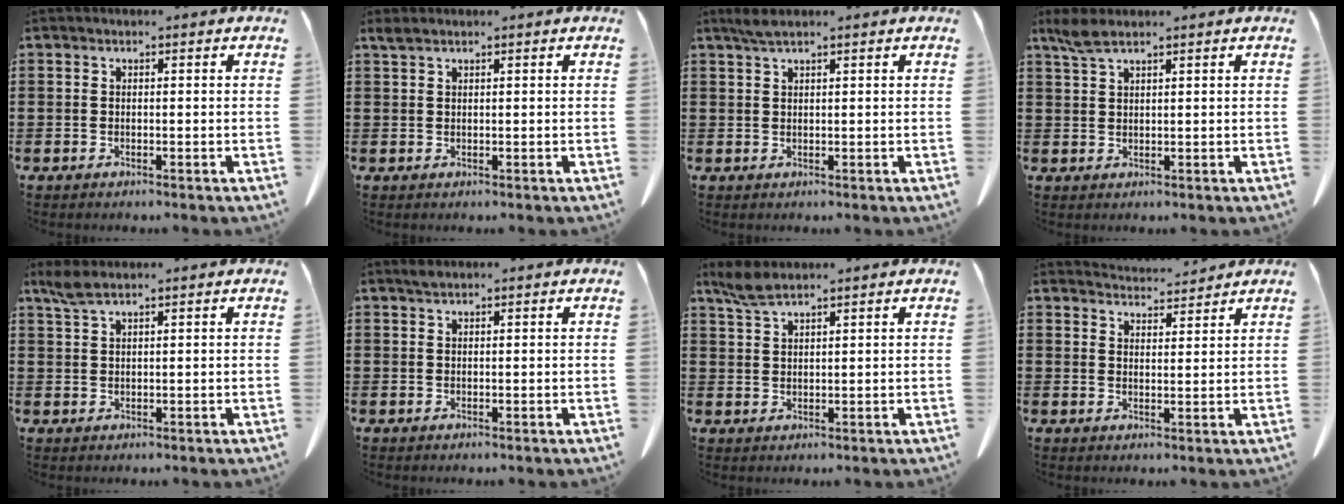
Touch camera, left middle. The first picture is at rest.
{"total": 1.1, "force": [0.8, 0.2, 0.6], "torque": [-0.016, -0.002, 0.017]}
{"total": 2.0, "force": [1.4, 0.2, 1.4], "torque": [-0.030, 0.000, 0.027]}
{"total": 3.1, "force": [2.2, 0.5, 2.1], "torque": [-0.047, -0.001, 0.042]}
{"total": 2.8, "force": [2.1, 0.4, 1.9], "torque": [-0.042, 0.000, 0.039]}
{"total": 0.9, "force": [0.7, 0.2, 0.5], "torque": [-0.012, 0.001, 0.013]}
{"total": 3.3, "force": [2.5, 0.6, 2.1], "torque": [-0.047, 0.000, 0.047]}
{"total": 4.2, "force": [4.2, 0.5, 0.7], "torque": [-0.016, -0.019, 0.076]}